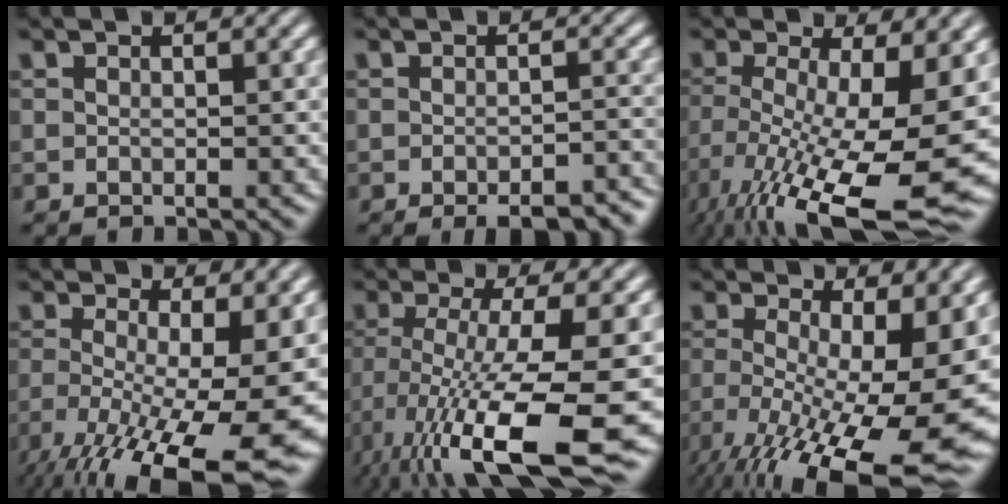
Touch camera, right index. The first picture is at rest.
{"total": 4.4, "force": [-3.9, 0.8, 2.0], "torque": [-0.020, -0.007, -0.058]}
{"total": 12.9, "force": [-5.9, 5.0, 10.3], "torque": [-0.180, -0.072, -0.052]}
{"total": 11.8, "force": [-5.7, 4.0, 9.5], "torque": [-0.163, -0.072, -0.050]}
{"total": 12.2, "force": [-5.4, 4.5, 10.0], "torque": [-0.192, -0.069, -0.043]}
{"total": 12.9, "force": [-6.2, 4.9, 10.1], "torque": [-0.164, -0.075, -0.054]}